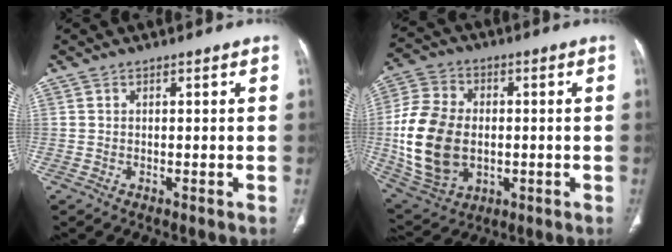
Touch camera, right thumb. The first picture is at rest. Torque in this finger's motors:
{"motor_torque": [-0.16, 1.10, 0.88, 0.28, 0.46]}